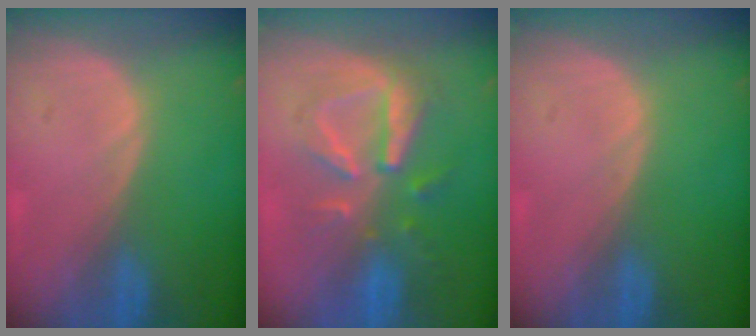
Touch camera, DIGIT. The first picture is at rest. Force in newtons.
{"total": 7.9, "press": 7.9, "slide": 0.4}
{"total": 0.0}